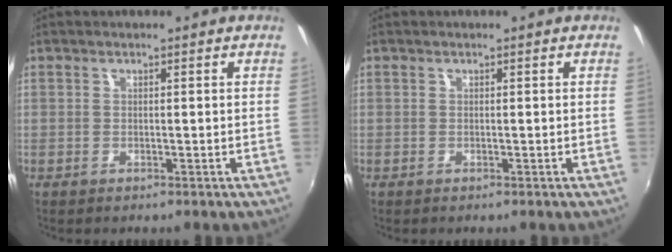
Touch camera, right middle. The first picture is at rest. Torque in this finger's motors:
{"motor_torque": [-0.01, 0.06, 0.00, 0.00]}